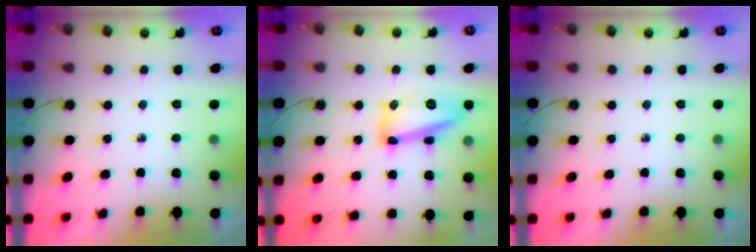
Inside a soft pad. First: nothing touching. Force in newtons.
{"total": 14.1, "press": 14.1, "slide": 1.1}
{"total": 0.0}